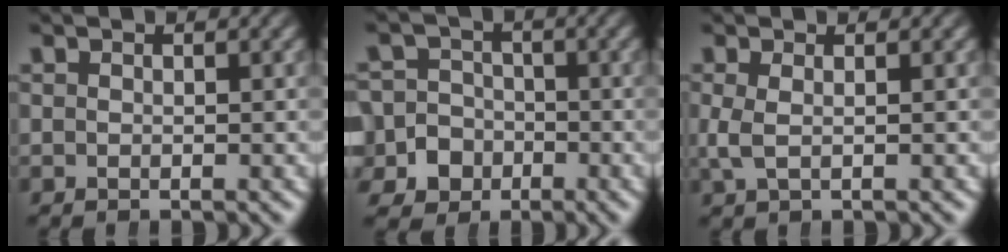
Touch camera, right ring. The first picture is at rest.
{"total": 7.9, "force": [-3.4, 6.9, 2.1], "torque": [-0.036, -0.031, -0.056]}
{"total": 1.5, "force": [0.1, 0.5, 1.4], "torque": [-0.040, -0.007, 0.010]}